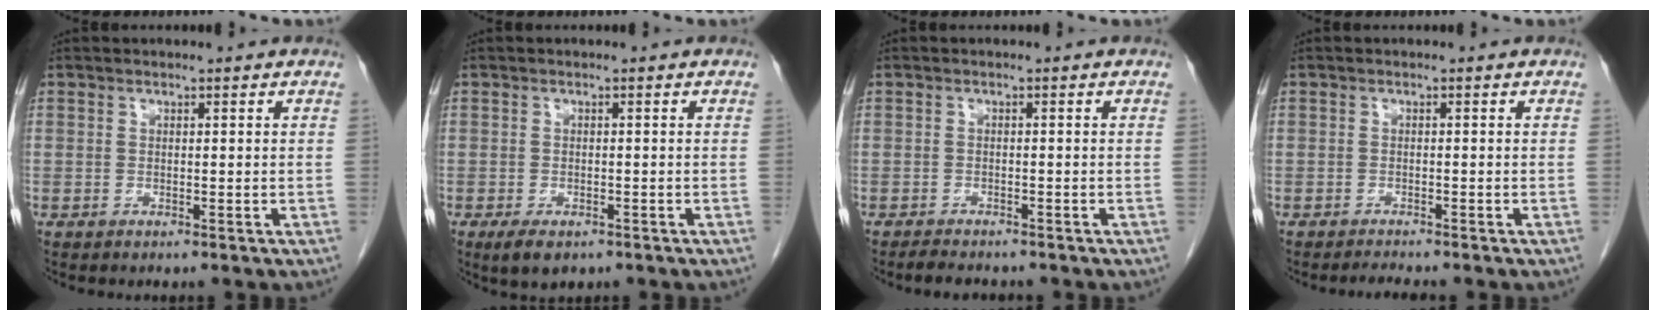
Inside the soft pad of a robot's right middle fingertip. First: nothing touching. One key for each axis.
{"total": 3.8, "fx": -2.4, "fy": 1.8, "fz": 2.4, "tx": -0.042, "ty": -0.007, "tz": -0.032}
{"total": 2.9, "fx": -2.6, "fy": 0.7, "fz": 1.1, "tx": -0.028, "ty": -0.010, "tz": -0.037}
{"total": 1.4, "fx": -1.3, "fy": -0.3, "fz": 0.3, "tx": -0.014, "ty": -0.009, "tz": -0.019}